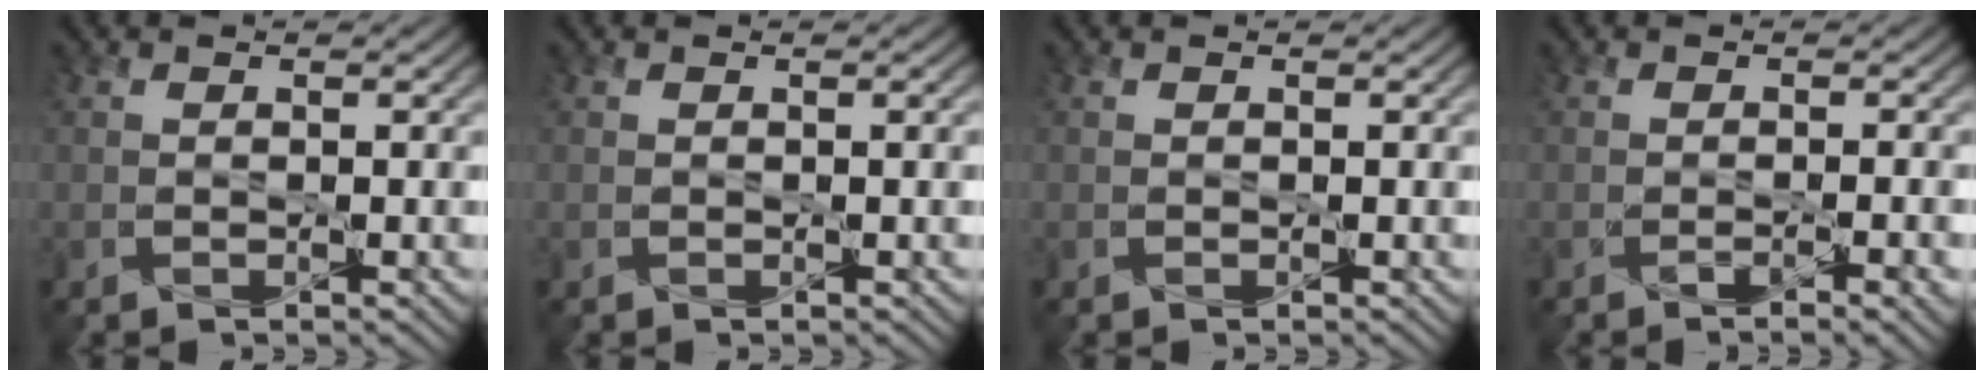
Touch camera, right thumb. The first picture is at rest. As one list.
[{"total": 0.6, "force": [0.1, 0.0, 0.6], "torque": [-0.007, 0.002, 0.001]}, {"total": 0.0}, {"total": 2.3, "force": [-1.1, 0.4, 2.0], "torque": [-0.031, -0.001, -0.019]}]